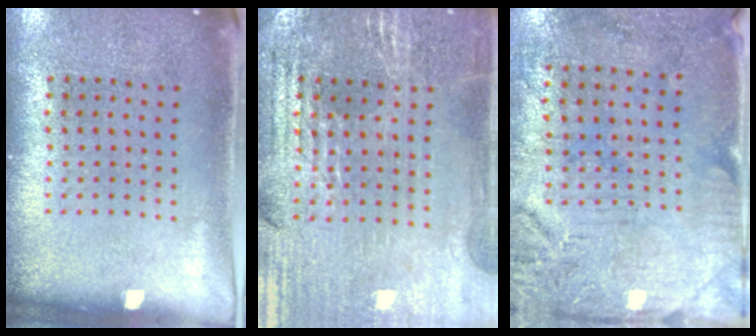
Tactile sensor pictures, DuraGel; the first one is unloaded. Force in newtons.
{"total": 2.9, "press": 2.8, "slide": 0.4}
{"total": 3.3, "press": 2.6, "slide": 2.0}